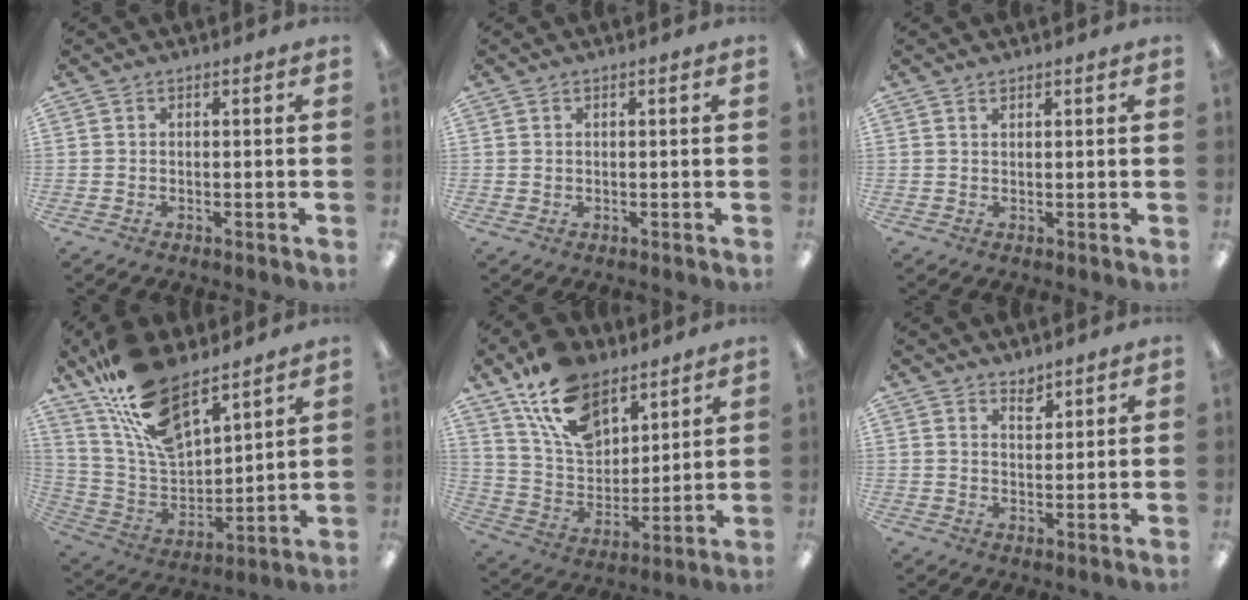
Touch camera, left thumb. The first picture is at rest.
{"total": 0.7, "force": [0.5, 0.4, 0.2], "torque": [-0.004, 0.002, 0.008]}
{"total": 0.9, "force": [0.8, 0.3, 0.3], "torque": [-0.008, 0.000, 0.015]}
{"total": 18.2, "force": [13.2, 7.5, 10.1], "torque": [-0.214, -0.071, 0.240]}
{"total": 17.2, "force": [11.4, 9.6, 8.5], "torque": [-0.169, -0.046, 0.215]}
{"total": 3.1, "force": [2.8, 1.1, 0.7], "torque": [-0.002, -0.020, 0.049]}